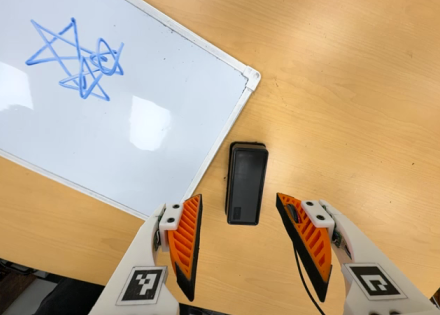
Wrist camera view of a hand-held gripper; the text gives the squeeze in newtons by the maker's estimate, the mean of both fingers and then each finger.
{"total": 0.0}